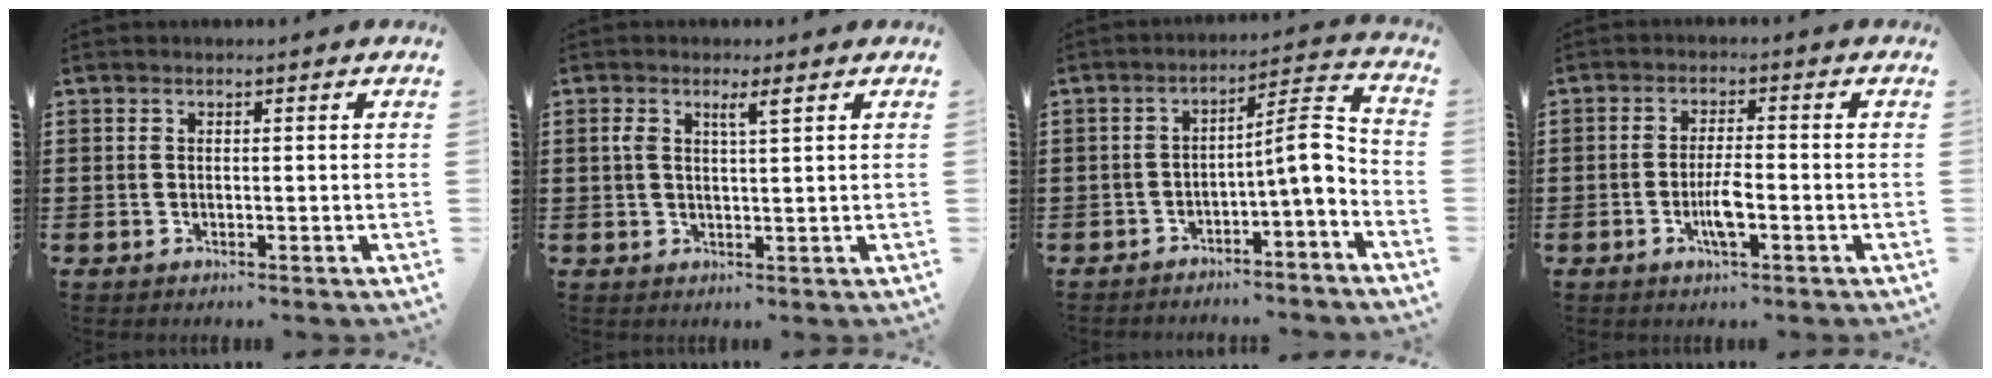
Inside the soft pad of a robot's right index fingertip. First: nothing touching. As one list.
[{"total": 2.8, "force": [1.2, 0.6, 2.4], "torque": [-0.050, 0.004, 0.019]}, {"total": 6.7, "force": [-2.0, 1.3, 6.3], "torque": [-0.098, -0.004, -0.045]}, {"total": 4.0, "force": [-1.5, 0.7, 3.7], "torque": [-0.076, -0.004, -0.031]}]